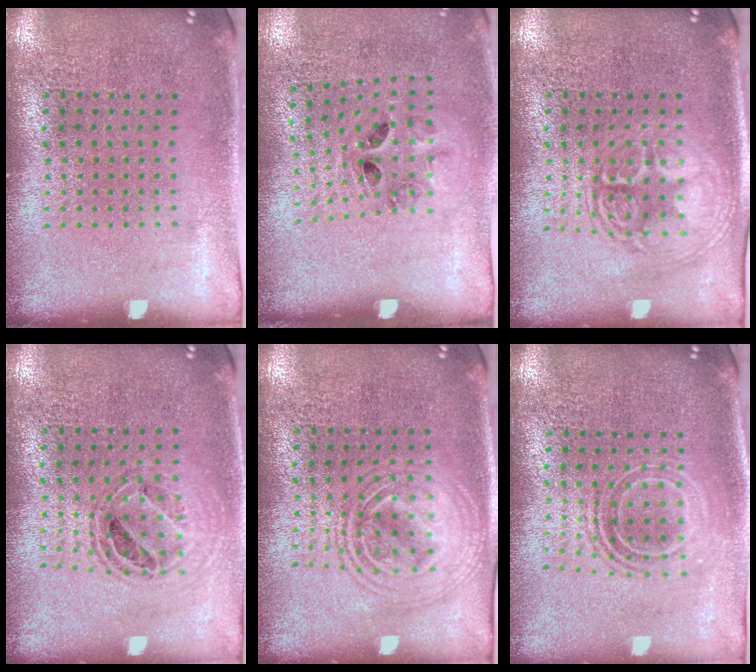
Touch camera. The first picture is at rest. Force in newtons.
{"total": 1.3, "press": 0.8, "slide": 1.1}
{"total": 2.8, "press": 2.7, "slide": 0.3}
{"total": 0.7, "press": 0.7, "slide": 0.1}
{"total": 2.6, "press": 2.6, "slide": 0.3}
{"total": 1.7, "press": 1.3, "slide": 1.0}